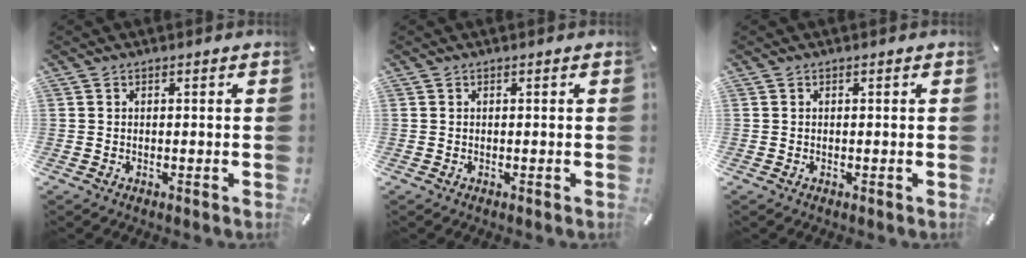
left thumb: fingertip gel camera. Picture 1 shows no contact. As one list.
[{"total": 0.0}, {"total": 0.0}]